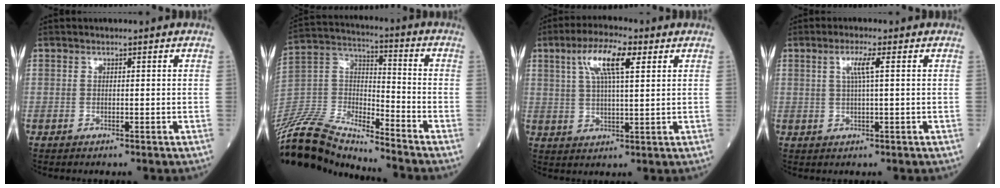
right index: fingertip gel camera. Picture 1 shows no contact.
{"total": 15.7, "force": [-15.2, 0.9, 3.6], "torque": [-0.078, 0.039, -0.293]}
{"total": 8.6, "force": [3.8, 1.7, 7.5], "torque": [-0.146, 0.015, 0.071]}
{"total": 3.1, "force": [1.0, -0.3, 2.9], "torque": [-0.061, 0.004, 0.020]}